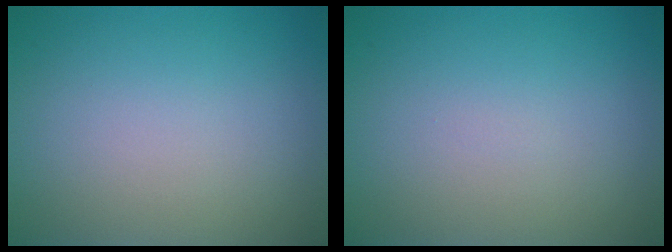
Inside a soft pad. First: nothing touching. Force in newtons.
{"total": 0.0}